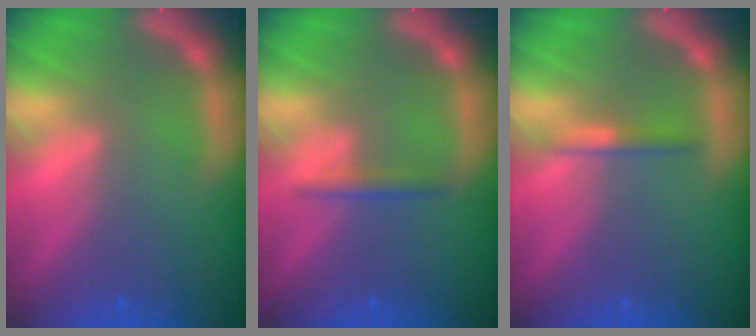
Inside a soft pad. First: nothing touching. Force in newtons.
{"total": 1.4}
{"total": 1.4}